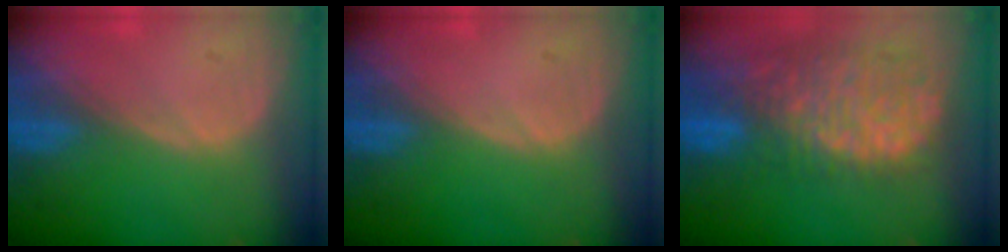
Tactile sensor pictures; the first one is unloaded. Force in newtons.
{"total": 0.0}
{"total": 12.6, "press": 10.3, "slide": 7.2}